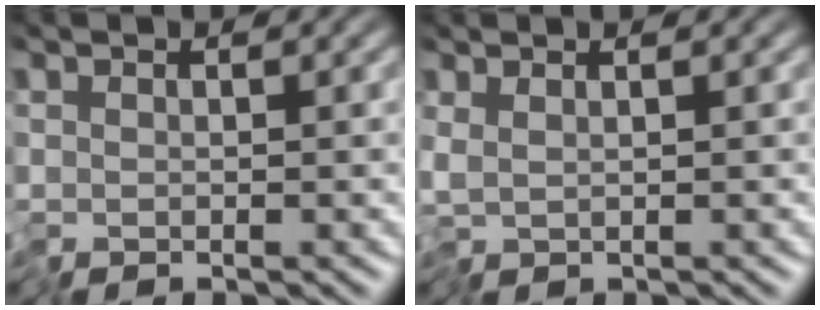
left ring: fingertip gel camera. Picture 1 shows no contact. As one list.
[{"total": 1.0, "force": [0.0, 0.2, 0.9], "torque": [-0.025, -0.001, 0.001]}]